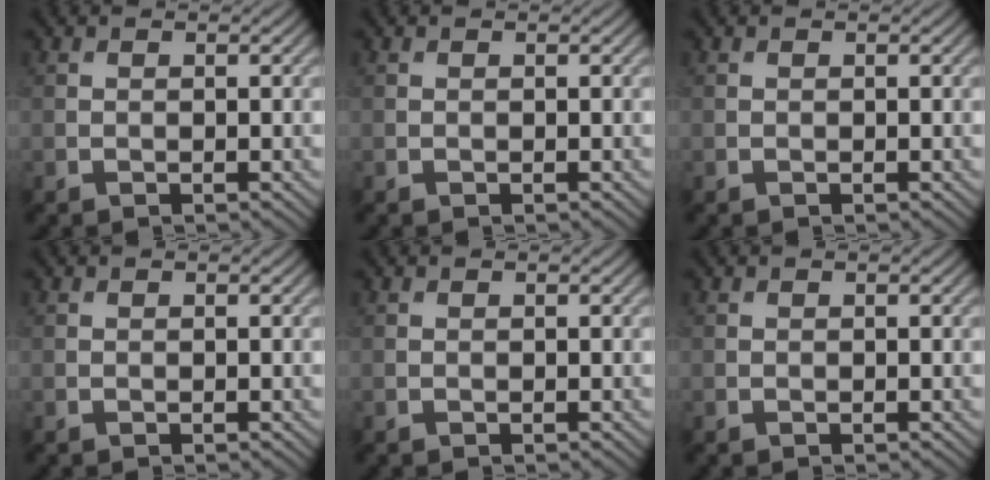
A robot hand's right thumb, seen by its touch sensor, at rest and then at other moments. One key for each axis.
{"total": 0.0}
{"total": 0.0}
{"total": 0.0}
{"total": 0.0}
{"total": 0.0}